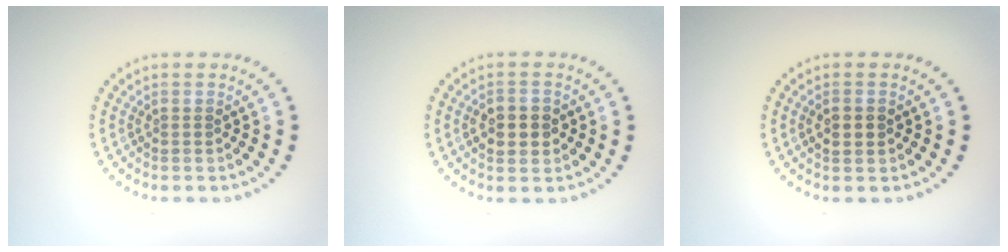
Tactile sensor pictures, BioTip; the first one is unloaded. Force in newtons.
{"total": 2.8, "press": 2.8, "slide": 0.4}
{"total": 2.0, "press": 2.0, "slide": 0.2}